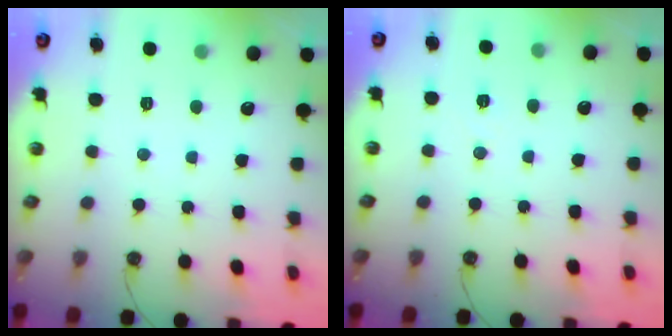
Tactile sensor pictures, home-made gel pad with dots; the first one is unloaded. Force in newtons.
{"total": 5.3, "press": 2.9, "slide": 4.4}